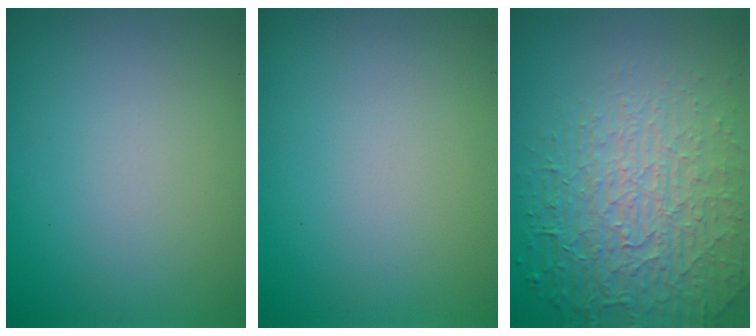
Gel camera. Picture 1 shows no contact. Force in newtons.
{"total": 0.0}
{"total": 7.0, "press": 5.3, "slide": 4.6}